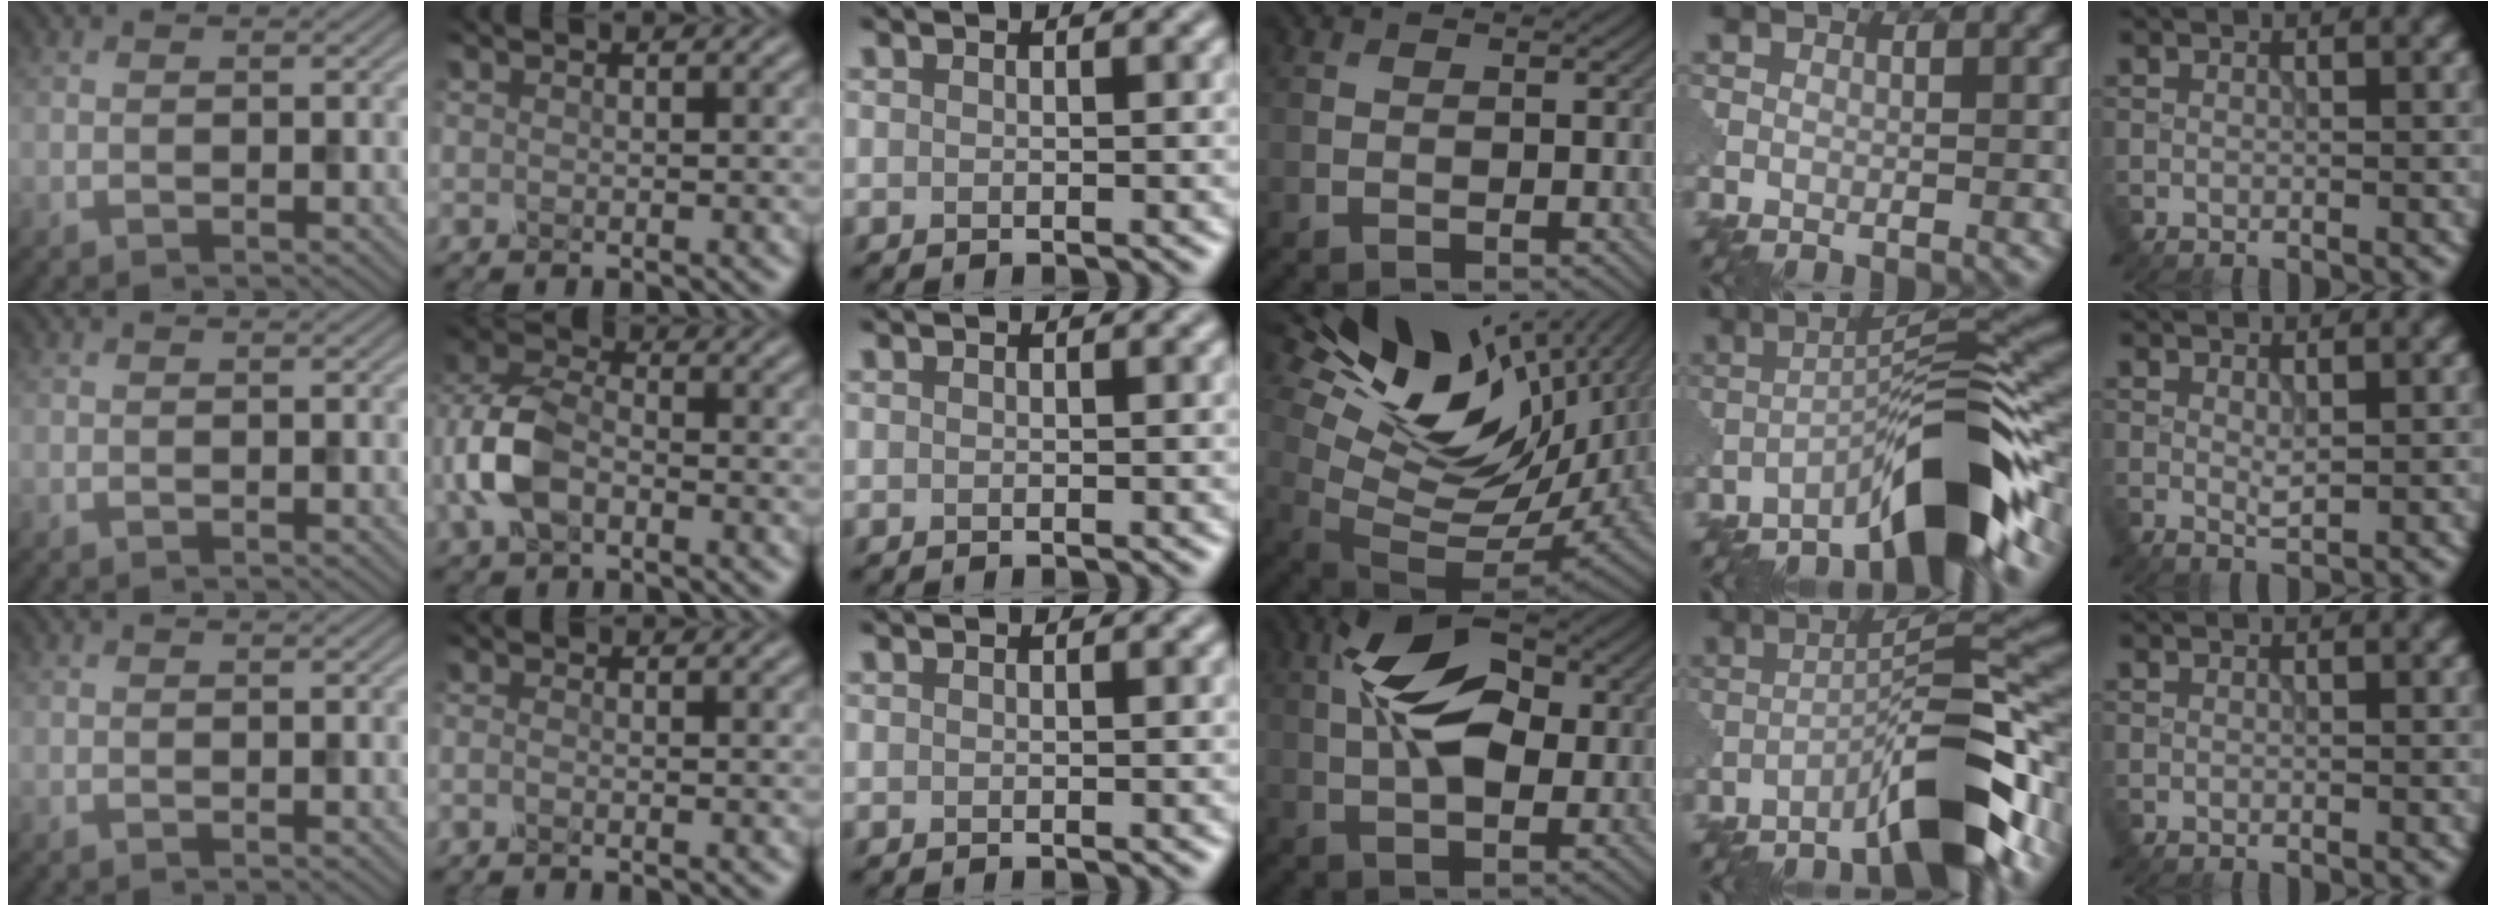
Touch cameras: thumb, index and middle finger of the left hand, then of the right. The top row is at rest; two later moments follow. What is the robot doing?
{"motion": "press", "object": "mechanical pencil"}